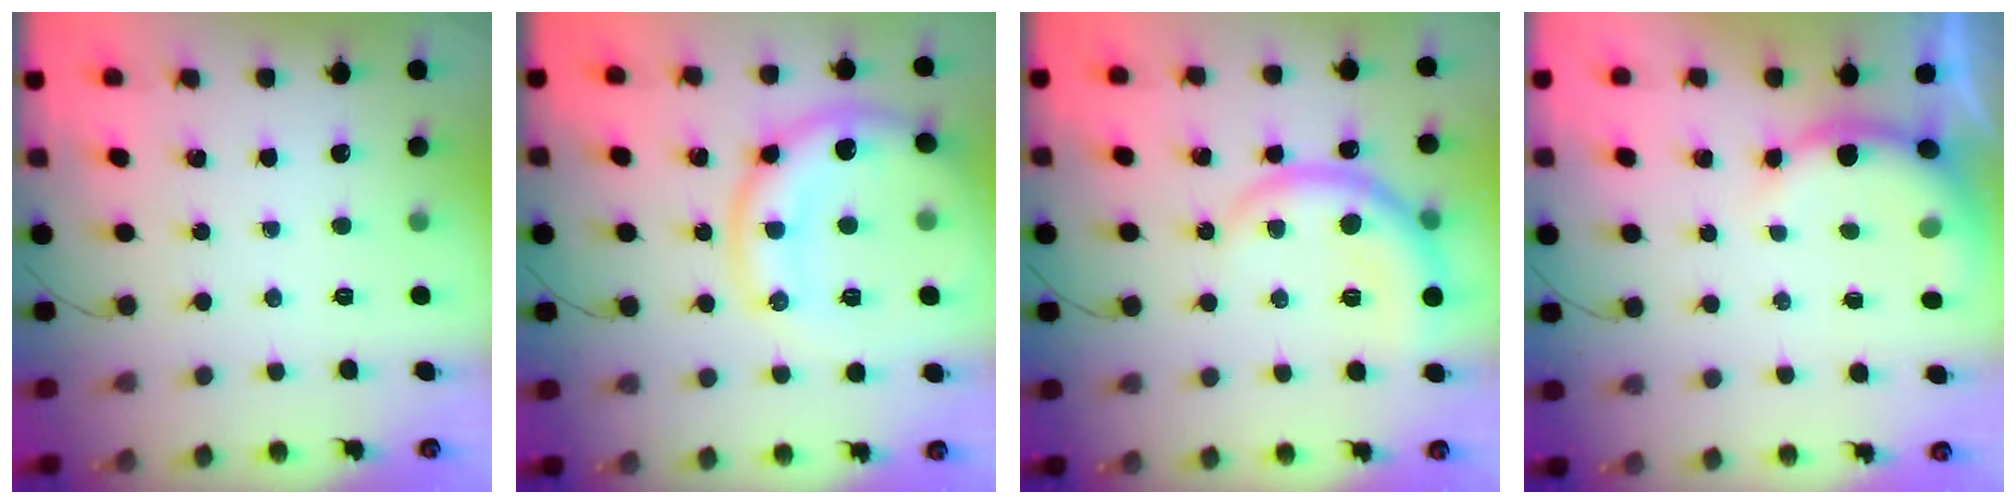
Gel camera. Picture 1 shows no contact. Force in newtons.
{"total": 15.6, "press": 15.5, "slide": 1.1}
{"total": 11.1, "press": 11.1, "slide": 0.6}
{"total": 6.7, "press": 6.6, "slide": 1.1}